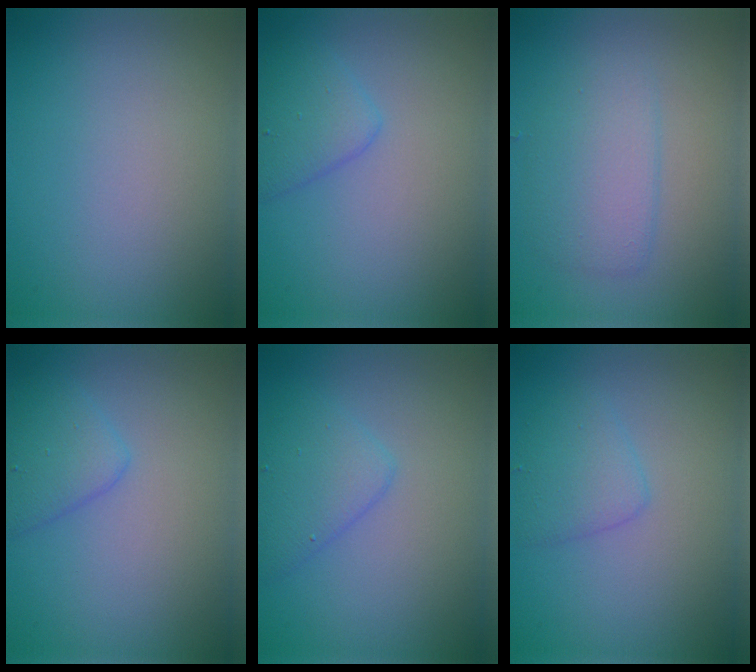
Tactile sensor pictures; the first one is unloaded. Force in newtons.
{"total": 2.5, "press": 2.5, "slide": 0.1}
{"total": 2.3, "press": 2.3, "slide": 0.1}
{"total": 2.5, "press": 2.5, "slide": 0.1}
{"total": 2.9, "press": 2.9, "slide": 0.1}
{"total": 2.2, "press": 2.2, "slide": 0.1}